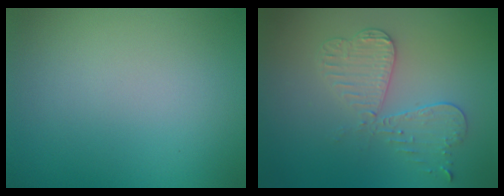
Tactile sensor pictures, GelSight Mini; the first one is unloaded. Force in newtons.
{"total": 3.7, "press": 3.3, "slide": 1.8}